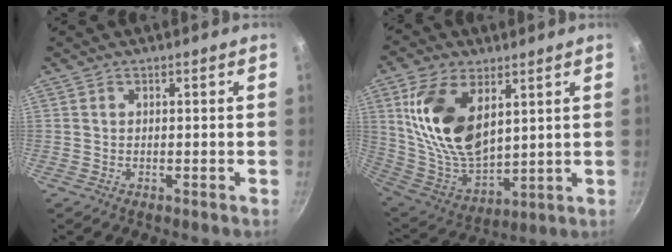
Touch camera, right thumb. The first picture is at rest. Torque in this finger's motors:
{"motor_torque": [0.73, 3.00, 1.86, 0.26, 0.34]}